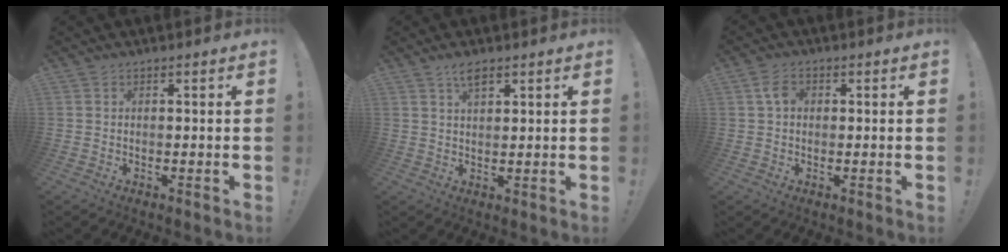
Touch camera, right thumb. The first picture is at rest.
{"total": 4.0, "force": [2.6, 1.6, 2.6], "torque": [-0.032, -0.014, 0.043]}
{"total": 4.2, "force": [0.6, 3.0, 2.9], "torque": [-0.047, 0.010, 0.011]}